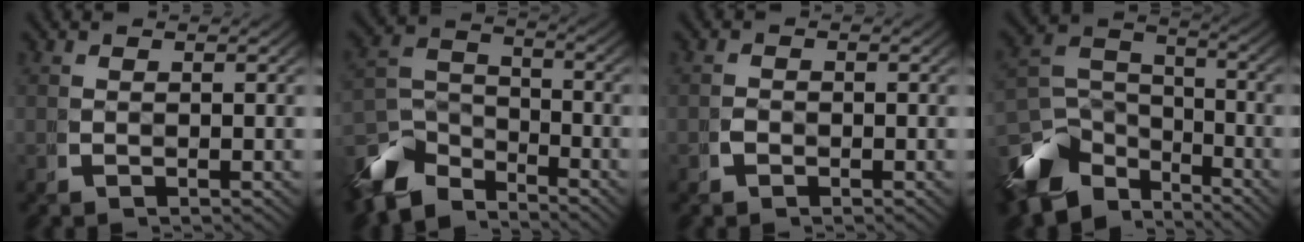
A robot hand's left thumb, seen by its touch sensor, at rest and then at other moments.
{"total": 7.9, "force": [-4.5, 4.8, 4.4], "torque": [-0.073, -0.027, -0.074]}
{"total": 0.6, "force": [-0.4, 0.4, 0.3], "torque": [-0.010, -0.005, -0.008]}
{"total": 11.6, "force": [-4.5, 7.9, 7.3], "torque": [-0.136, -0.037, -0.067]}